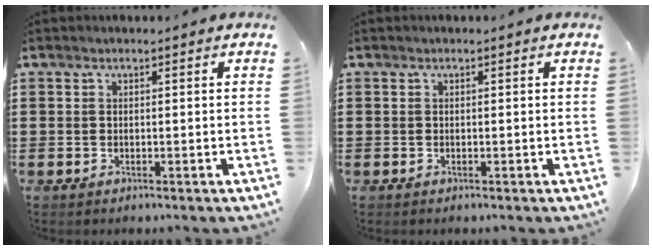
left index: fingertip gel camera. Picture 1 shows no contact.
{"total": 0.0}